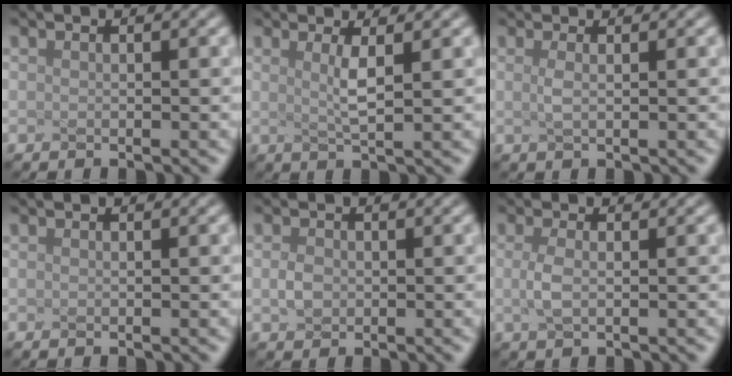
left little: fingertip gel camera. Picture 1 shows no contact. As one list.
[{"total": 1.5, "force": [-0.5, -0.9, 1.0], "torque": [-0.051, -0.007, 0.032]}, {"total": 0.6, "force": [0.0, -0.1, 0.6], "torque": [-0.030, -0.002, 0.006]}, {"total": 0.0}, {"total": 1.5, "force": [-1.2, -0.5, -0.7], "torque": [-0.028, -0.006, 0.024]}, {"total": 1.4, "force": [-1.2, -0.6, 0.4], "torque": [-0.039, -0.005, 0.018]}]